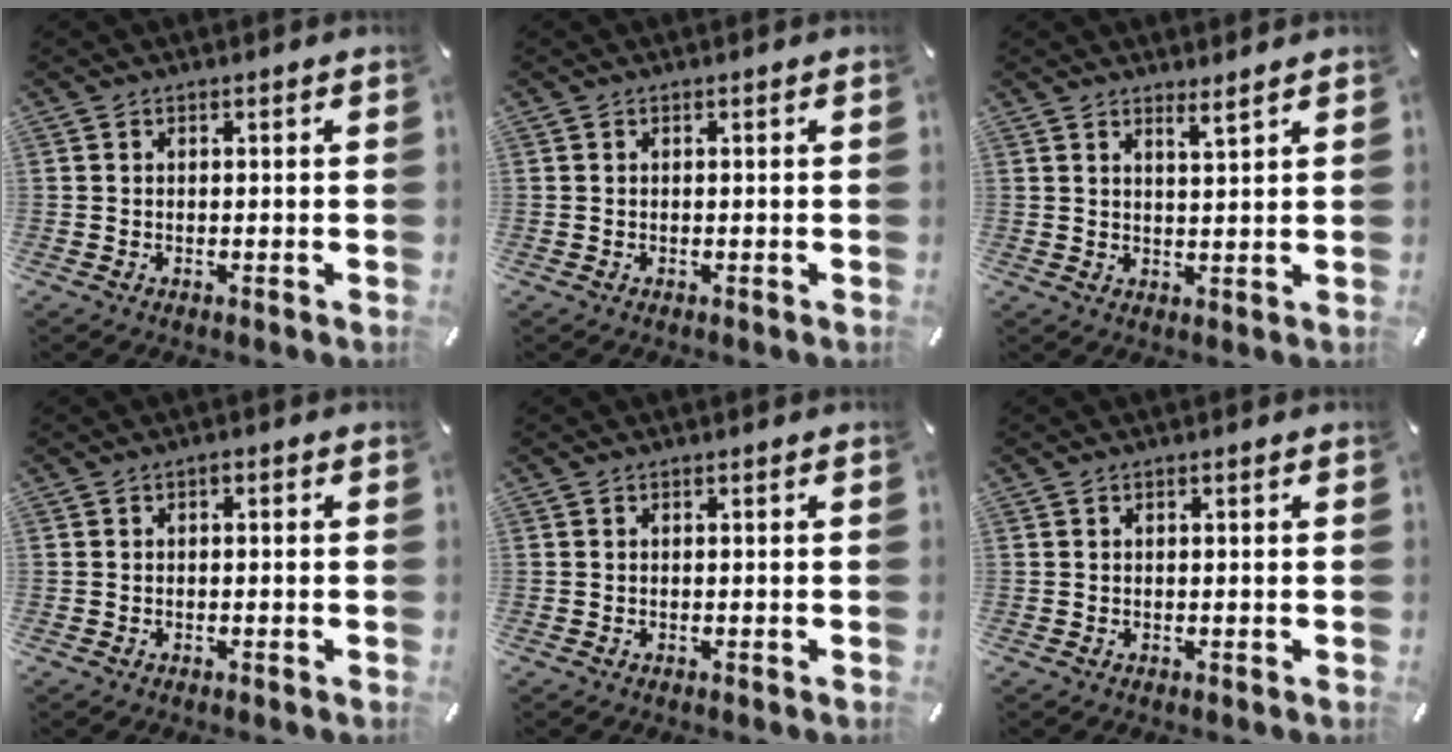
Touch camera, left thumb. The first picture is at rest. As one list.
[{"total": 0.0}, {"total": 2.9, "force": [2.7, -0.3, 1.0], "torque": [-0.025, -0.013, 0.048]}, {"total": 0.7, "force": [-0.3, 0.5, 0.4], "torque": [-0.008, 0.004, -0.007]}, {"total": 0.0}, {"total": 0.0}]